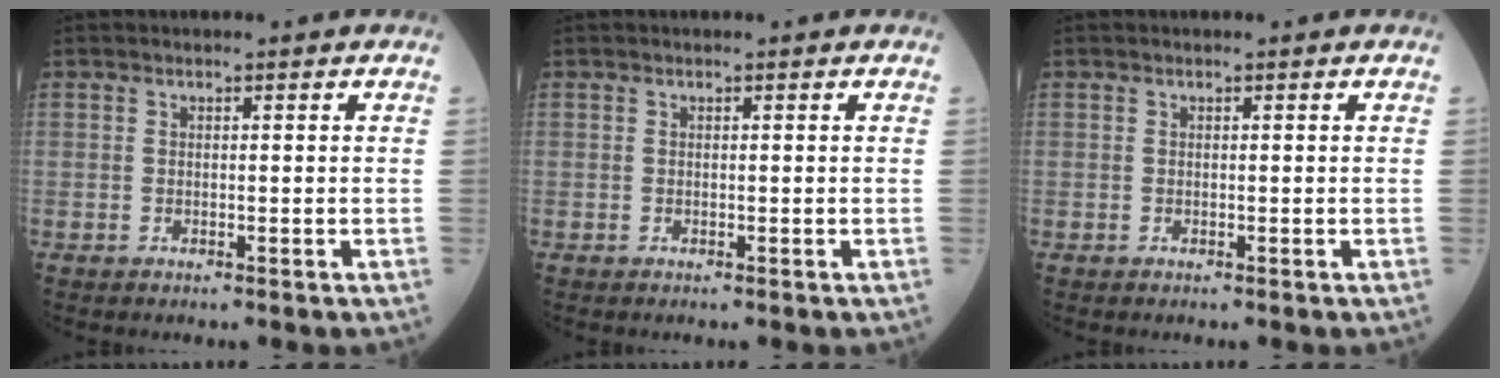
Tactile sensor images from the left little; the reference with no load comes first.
{"total": 0.0}
{"total": 0.0}